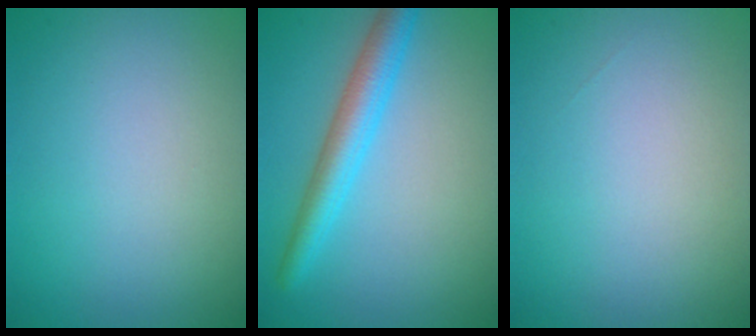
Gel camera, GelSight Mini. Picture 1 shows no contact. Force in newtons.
{"total": 4.0, "press": 4.0, "slide": 0.2}
{"total": 0.0}